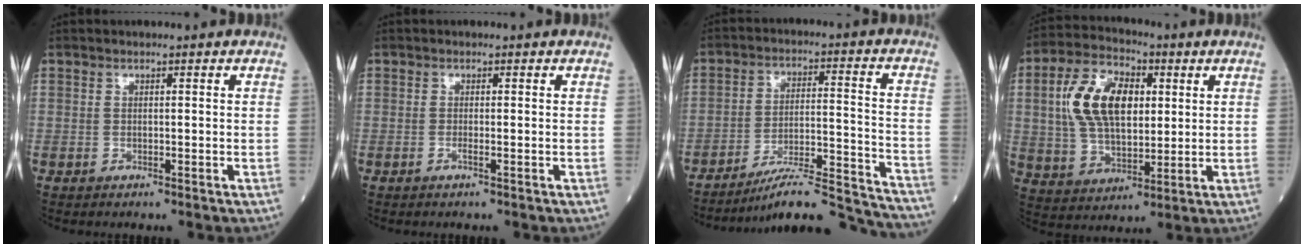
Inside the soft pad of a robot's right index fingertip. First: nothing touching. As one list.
[{"total": 0.8, "force": [-0.2, 0.0, 0.8], "torque": [-0.018, -0.003, -0.004]}, {"total": 18.7, "force": [-17.8, -0.3, 5.9], "torque": [-0.074, 0.009, -0.261]}, {"total": 13.2, "force": [2.8, 7.1, 10.8], "torque": [-0.227, 0.021, 0.054]}]